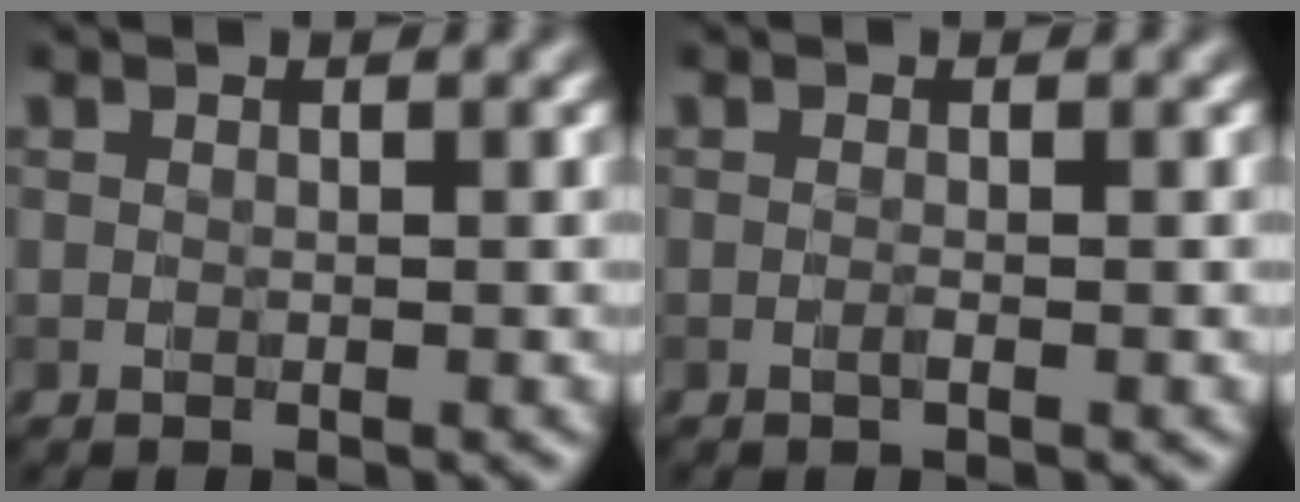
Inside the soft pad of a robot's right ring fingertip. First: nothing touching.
{"total": 0.6, "force": [-0.2, 0.1, 0.6], "torque": [-0.010, -0.002, -0.006]}